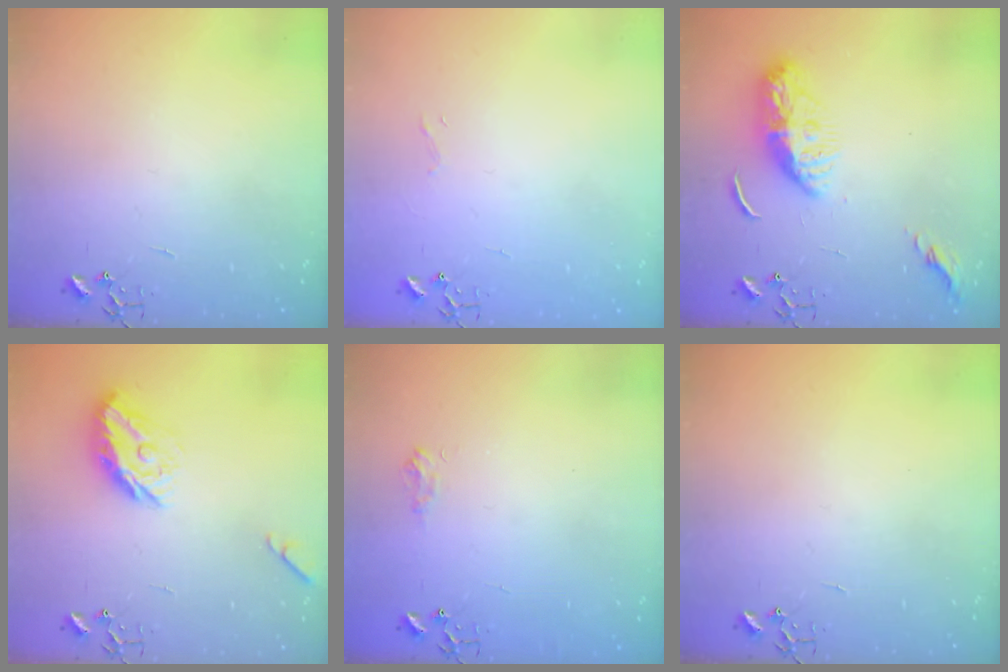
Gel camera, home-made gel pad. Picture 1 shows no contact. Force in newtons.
{"total": 3.4, "press": 3.4, "slide": 0.3}
{"total": 11.4, "press": 11.3, "slide": 0.9}
{"total": 13.5, "press": 13.4, "slide": 0.7}
{"total": 6.3, "press": 6.3, "slide": 0.8}
{"total": 0.0}